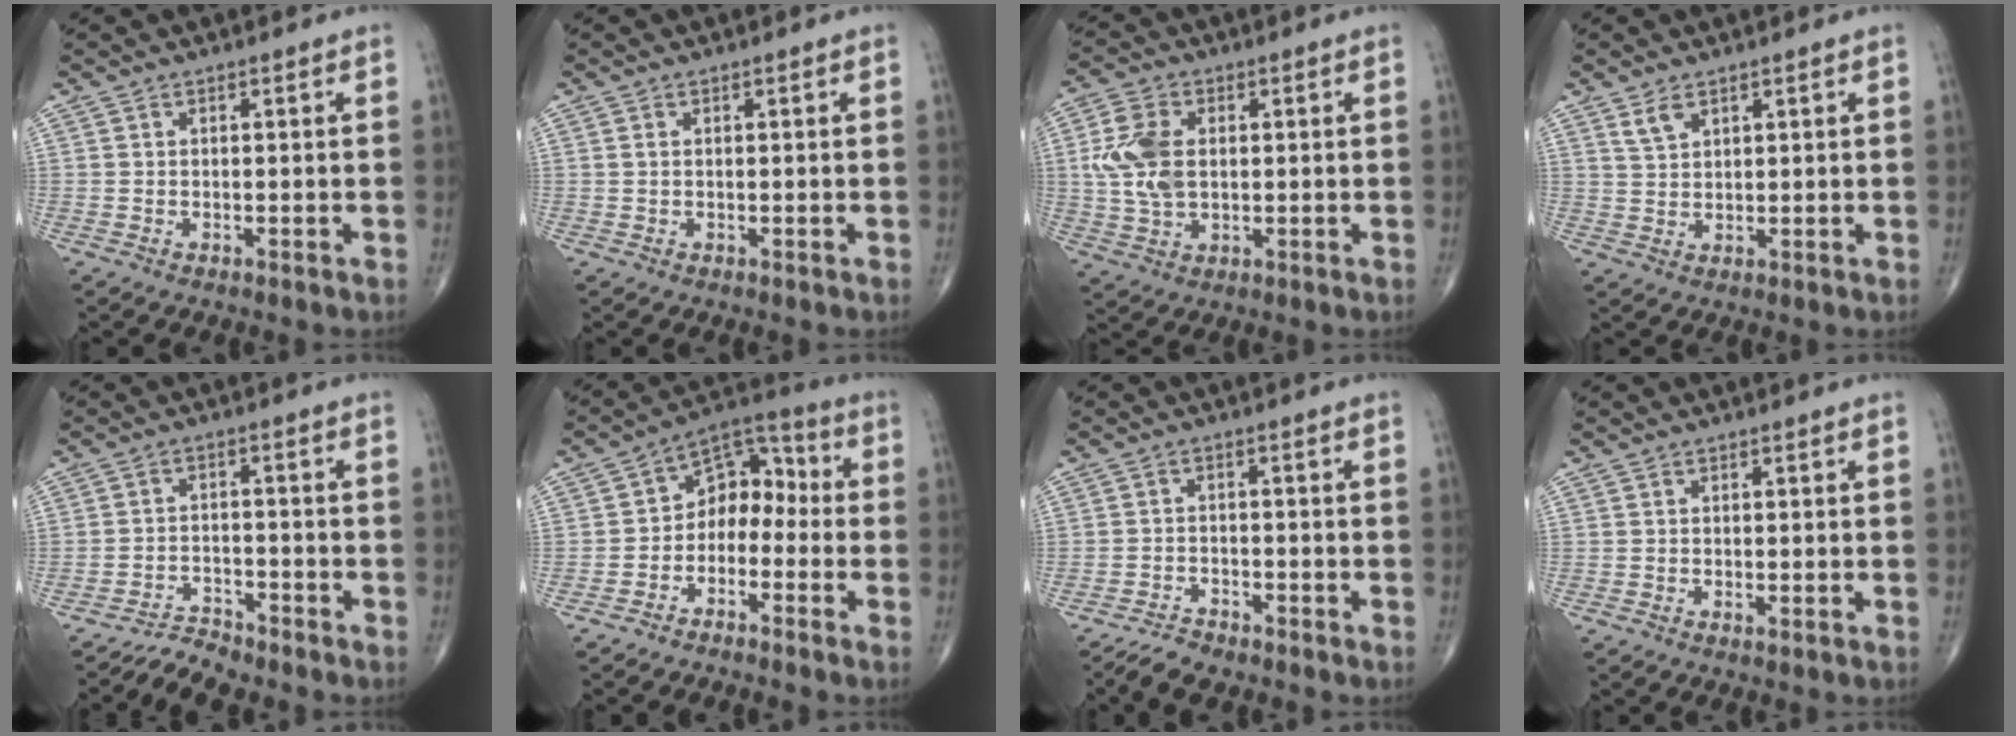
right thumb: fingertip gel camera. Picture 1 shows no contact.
{"total": 0.6, "force": [0.2, 0.3, 0.4], "torque": [-0.010, 0.006, 0.004]}
{"total": 9.5, "force": [1.1, 6.1, 7.2], "torque": [-0.149, 0.003, 0.026]}
{"total": 3.1, "force": [2.1, 1.6, 1.7], "torque": [-0.028, -0.010, 0.047]}
{"total": 3.7, "force": [-3.7, 0.3, -0.2], "torque": [0.001, 0.022, -0.067]}
{"total": 9.1, "force": [-2.4, 6.5, 5.8], "torque": [-0.058, 0.060, -0.058]}
{"total": 3.5, "force": [-3.3, 0.8, 1.0], "torque": [-0.029, 0.005, -0.062]}
{"total": 0.6, "force": [-0.1, 0.2, 0.6], "torque": [-0.014, -0.004, -0.002]}